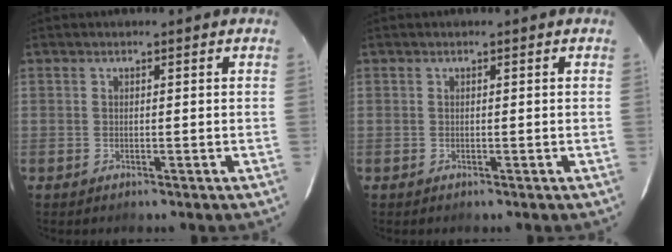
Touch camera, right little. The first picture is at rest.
{"total": 0.0}